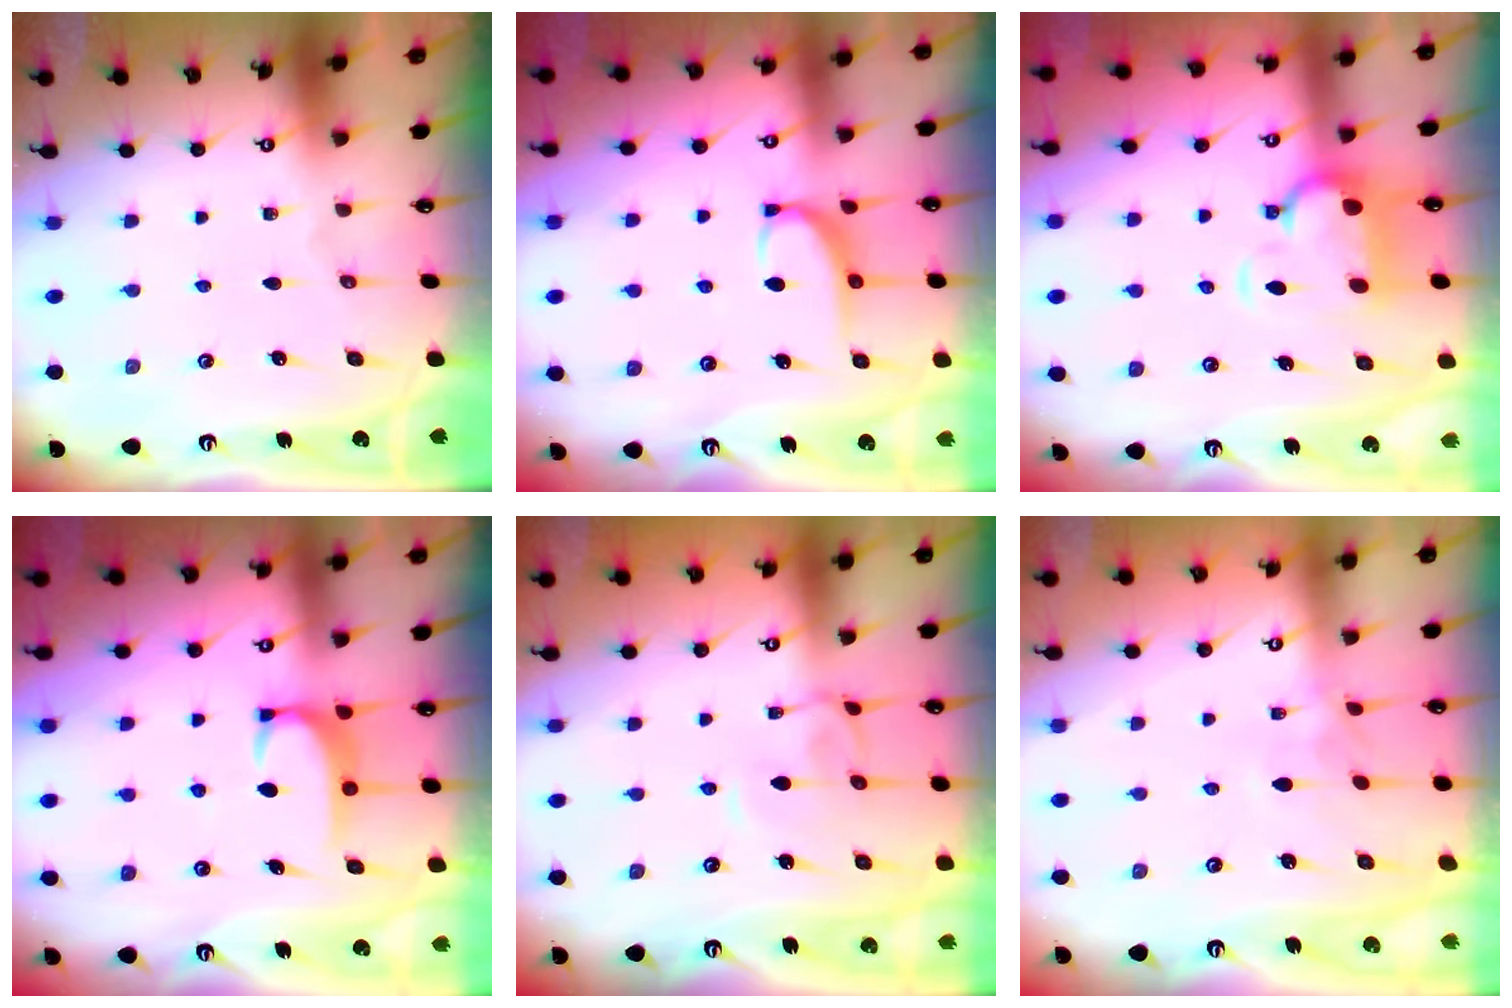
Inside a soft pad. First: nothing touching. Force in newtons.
{"total": 2.9, "press": 2.7, "slide": 0.9}
{"total": 2.8, "press": 2.5, "slide": 1.4}
{"total": 2.8, "press": 2.7, "slide": 0.4}
{"total": 2.5, "press": 2.5, "slide": 0.5}
{"total": 4.4, "press": 4.4, "slide": 0.1}